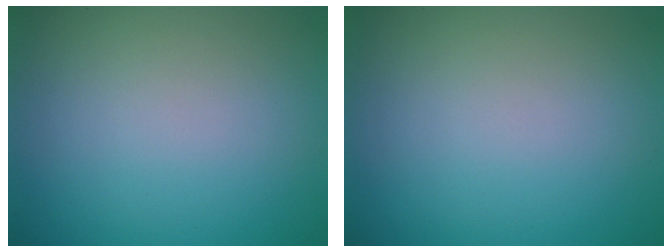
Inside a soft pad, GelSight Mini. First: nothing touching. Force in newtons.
{"total": 0.0}